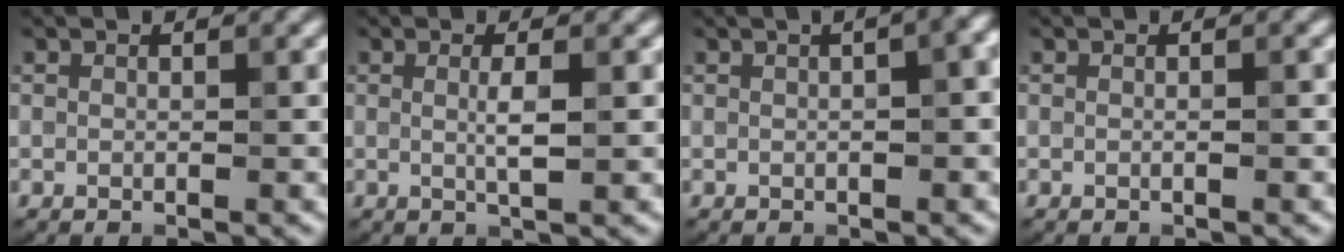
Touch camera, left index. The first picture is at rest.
{"total": 2.1, "force": [0.2, 0.4, 2.1], "torque": [-0.035, 0.001, -0.001]}
{"total": 6.8, "force": [1.7, 3.2, 5.8], "torque": [-0.031, 0.029, 0.000]}
{"total": 0.6, "force": [-0.1, 0.1, 0.6], "torque": [-0.007, -0.003, -0.006]}